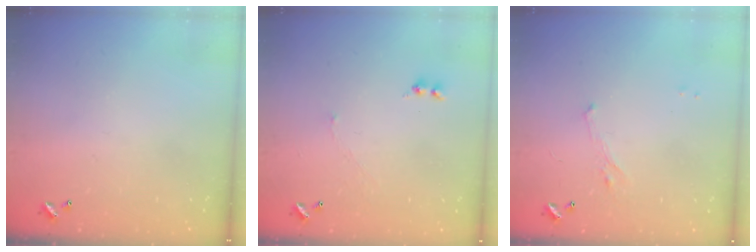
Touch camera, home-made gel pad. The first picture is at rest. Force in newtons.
{"total": 2.6, "press": 2.6, "slide": 0.6}
{"total": 1.4, "press": 1.3, "slide": 0.6}